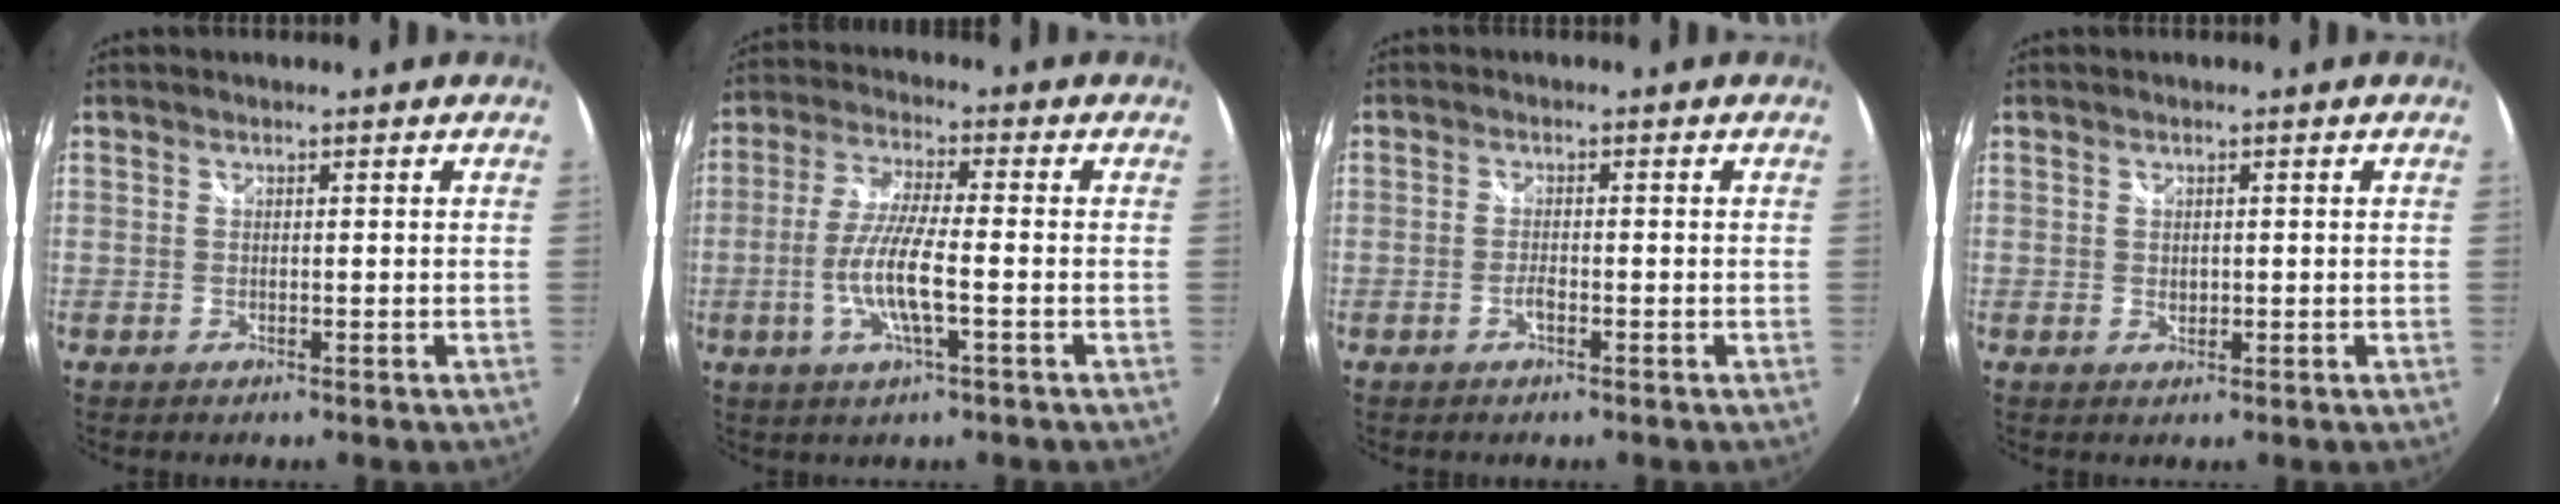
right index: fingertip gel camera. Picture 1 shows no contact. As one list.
[{"total": 9.2, "force": [-2.5, 1.3, 8.7], "torque": [-0.179, -0.006, -0.049]}, {"total": 1.7, "force": [-0.9, 0.4, 1.4], "torque": [-0.033, 0.000, -0.017]}, {"total": 1.2, "force": [0.1, 1.1, 0.7], "torque": [-0.011, -0.002, 0.002]}]